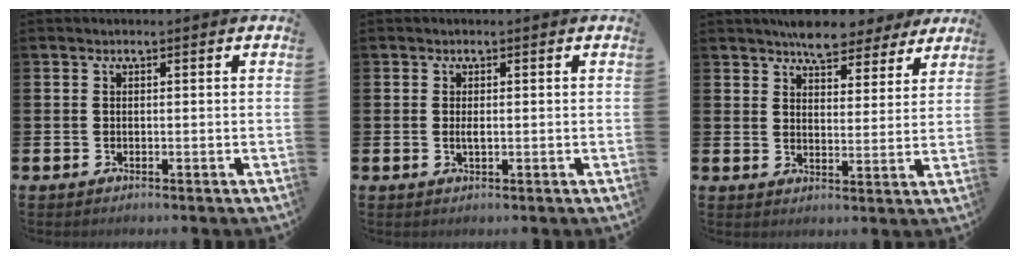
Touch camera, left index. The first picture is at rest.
{"total": 1.2, "force": [0.1, 0.4, 1.1], "torque": [-0.021, 0.003, 0.000]}
{"total": 7.0, "force": [6.5, 2.2, 1.2], "torque": [-0.032, -0.035, 0.118]}